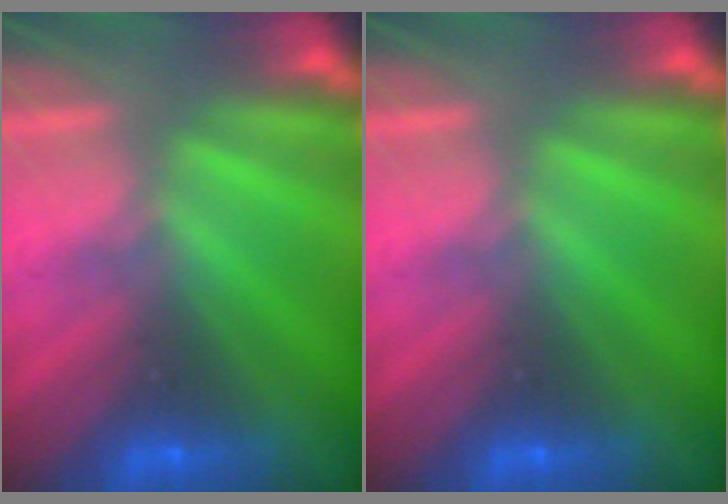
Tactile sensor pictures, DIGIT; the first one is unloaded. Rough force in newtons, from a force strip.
{"total": 0.0}